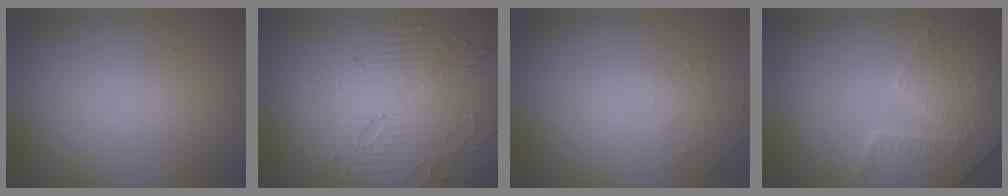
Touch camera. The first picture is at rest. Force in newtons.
{"total": 9.2, "press": 6.3, "slide": 6.7}
{"total": 1.3, "press": 0.7, "slide": 1.2}
{"total": 7.0, "press": 5.4, "slide": 4.5}